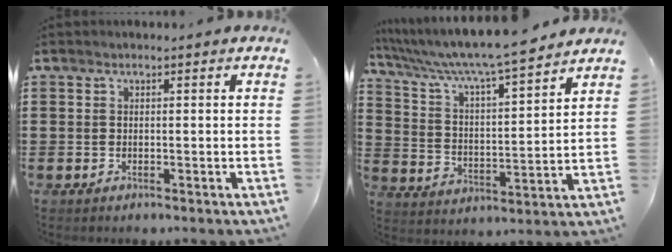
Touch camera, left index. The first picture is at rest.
{"total": 7.1, "force": [6.3, -0.3, 3.2], "torque": [-0.089, -0.046, 0.101]}